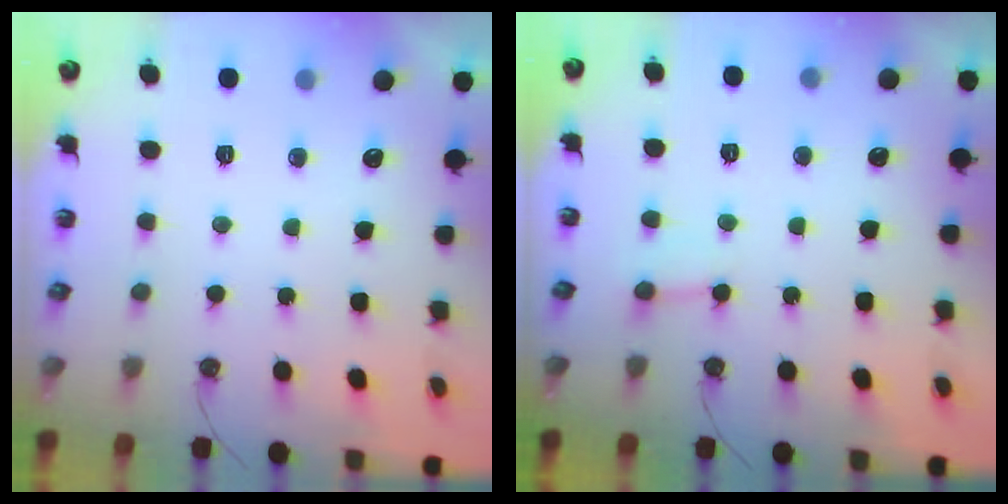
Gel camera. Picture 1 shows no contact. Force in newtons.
{"total": 3.7, "press": 3.7, "slide": 0.3}